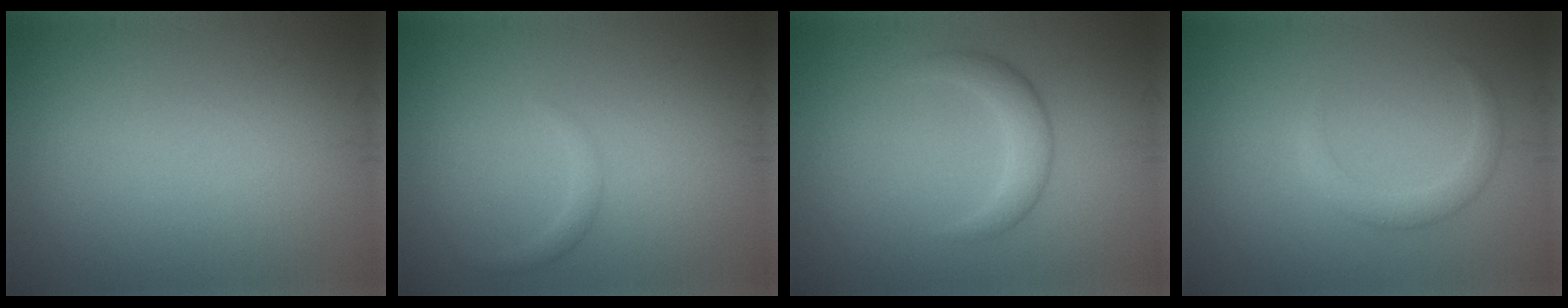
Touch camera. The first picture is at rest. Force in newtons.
{"total": 1.0, "press": 1.0, "slide": 0.0}
{"total": 2.4, "press": 2.4, "slide": 0.1}
{"total": 2.1, "press": 2.0, "slide": 0.2}